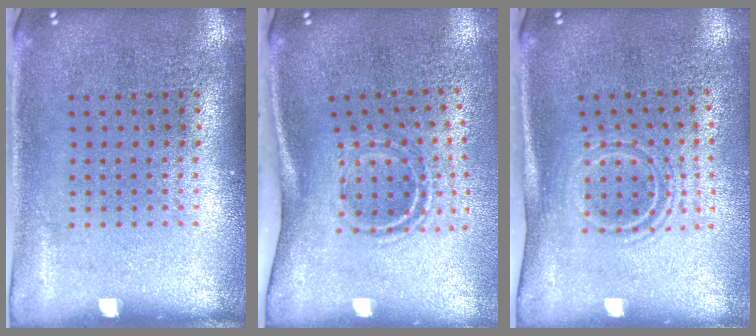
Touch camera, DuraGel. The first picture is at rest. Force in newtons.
{"total": 1.8, "press": 1.1, "slide": 1.4}
{"total": 1.6, "press": 1.1, "slide": 1.1}